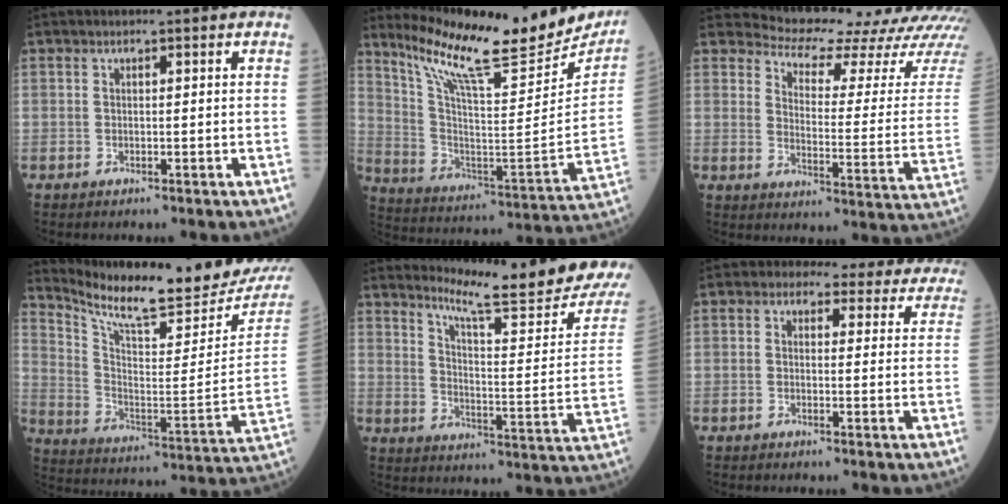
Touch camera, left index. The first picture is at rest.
{"total": 22.7, "force": [20.2, 2.9, 10.0], "torque": [-0.176, -0.062, 0.300]}
{"total": 18.8, "force": [18.3, 2.2, 3.4], "torque": [-0.045, -0.104, 0.205]}
{"total": 19.3, "force": [18.5, 0.1, 5.5], "torque": [-0.118, -0.094, 0.272]}
{"total": 20.6, "force": [18.2, -0.6, 9.6], "torque": [-0.146, -0.104, 0.233]}
{"total": 13.8, "force": [12.2, 5.7, 2.8], "torque": [-0.003, 0.009, 0.108]}